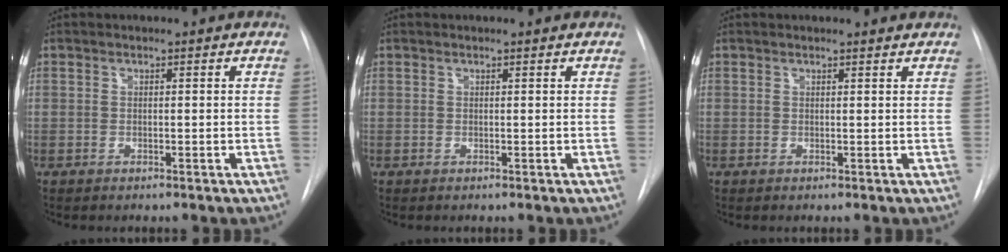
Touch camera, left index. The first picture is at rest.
{"total": 0.7, "force": [0.7, 0.0, 0.1], "torque": [-0.007, 0.002, 0.008]}
{"total": 2.5, "force": [2.4, 0.2, 0.3], "torque": [-0.008, 0.003, 0.021]}